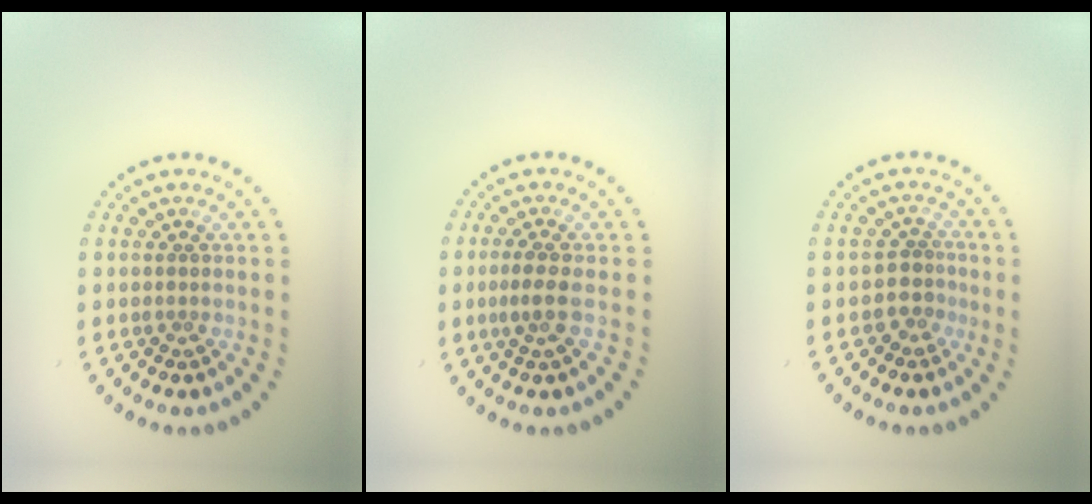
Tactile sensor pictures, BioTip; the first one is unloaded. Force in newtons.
{"total": 2.1, "press": 1.7, "slide": 1.2}
{"total": 1.8, "press": 1.3, "slide": 1.2}